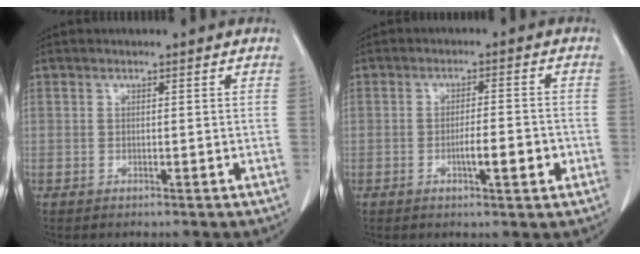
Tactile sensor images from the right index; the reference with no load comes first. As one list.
[{"total": 4.8, "force": [-1.6, 0.7, 4.5], "torque": [-0.073, -0.001, -0.021]}]